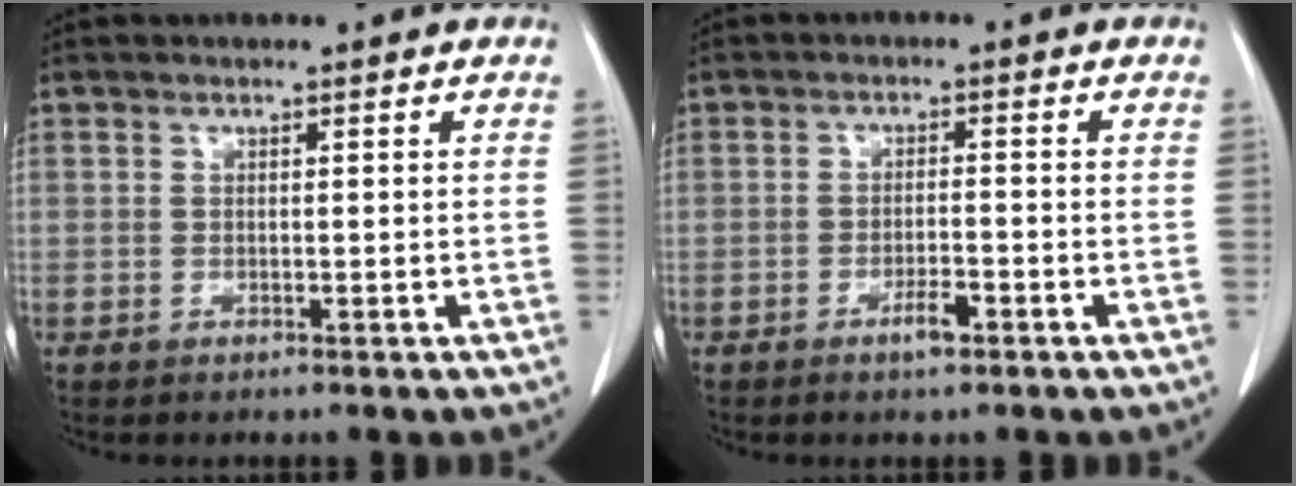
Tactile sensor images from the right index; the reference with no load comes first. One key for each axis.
{"total": 3.0, "fx": -1.8, "fy": 0.5, "fz": 2.3, "tx": -0.040, "ty": 0.000, "tz": -0.030}